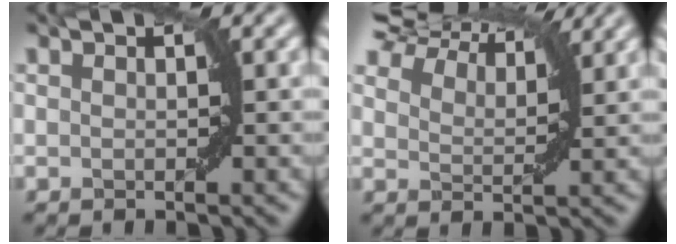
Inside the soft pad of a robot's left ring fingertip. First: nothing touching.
{"total": 11.3, "force": [10.0, 3.1, 4.5], "torque": [-0.093, 0.012, 0.146]}